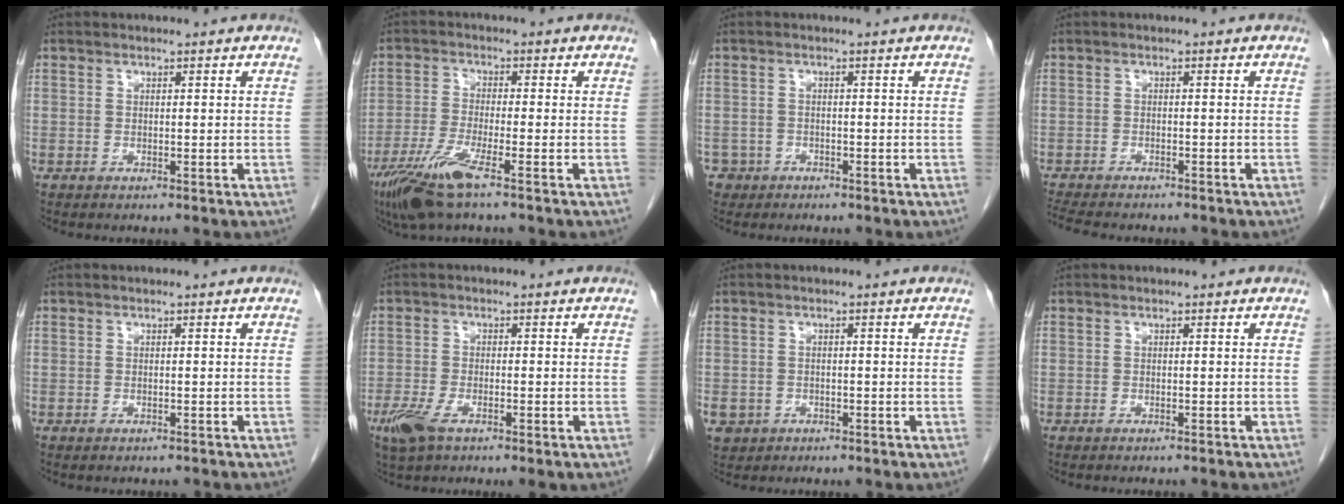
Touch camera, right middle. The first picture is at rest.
{"total": 7.6, "force": [-4.7, 0.2, 5.9], "torque": [-0.126, -0.021, -0.092]}
{"total": 3.0, "force": [-1.9, 2.3, -0.2], "torque": [0.002, 0.008, -0.035]}
{"total": 9.5, "force": [-8.3, 2.1, 4.1], "torque": [-0.074, -0.009, -0.120]}
{"total": 3.3, "force": [-3.0, 1.0, 1.1], "torque": [-0.018, -0.003, -0.033]}
{"total": 5.2, "force": [-3.1, 1.8, 3.8], "torque": [-0.081, -0.012, -0.055]}
{"total": 4.9, "force": [-2.4, 4.1, 1.1], "torque": [-0.025, 0.003, -0.034]}
{"total": 3.4, "force": [-3.1, 0.1, 1.3], "torque": [-0.017, -0.004, -0.037]}